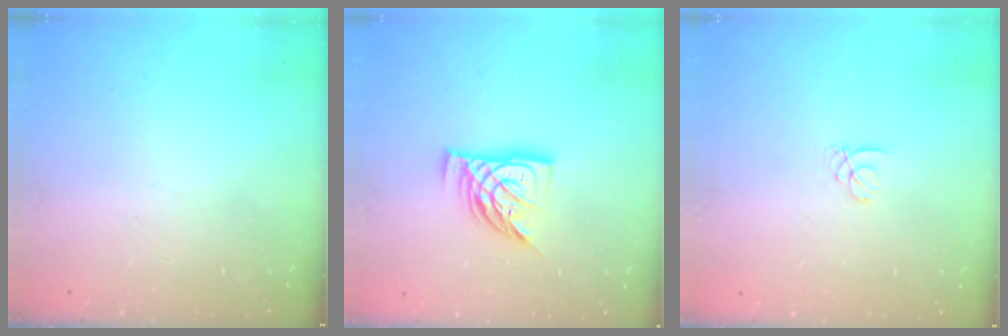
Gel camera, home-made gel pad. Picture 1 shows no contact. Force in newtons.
{"total": 13.0, "press": 13.0, "slide": 1.2}
{"total": 1.0, "press": 1.0, "slide": 0.1}